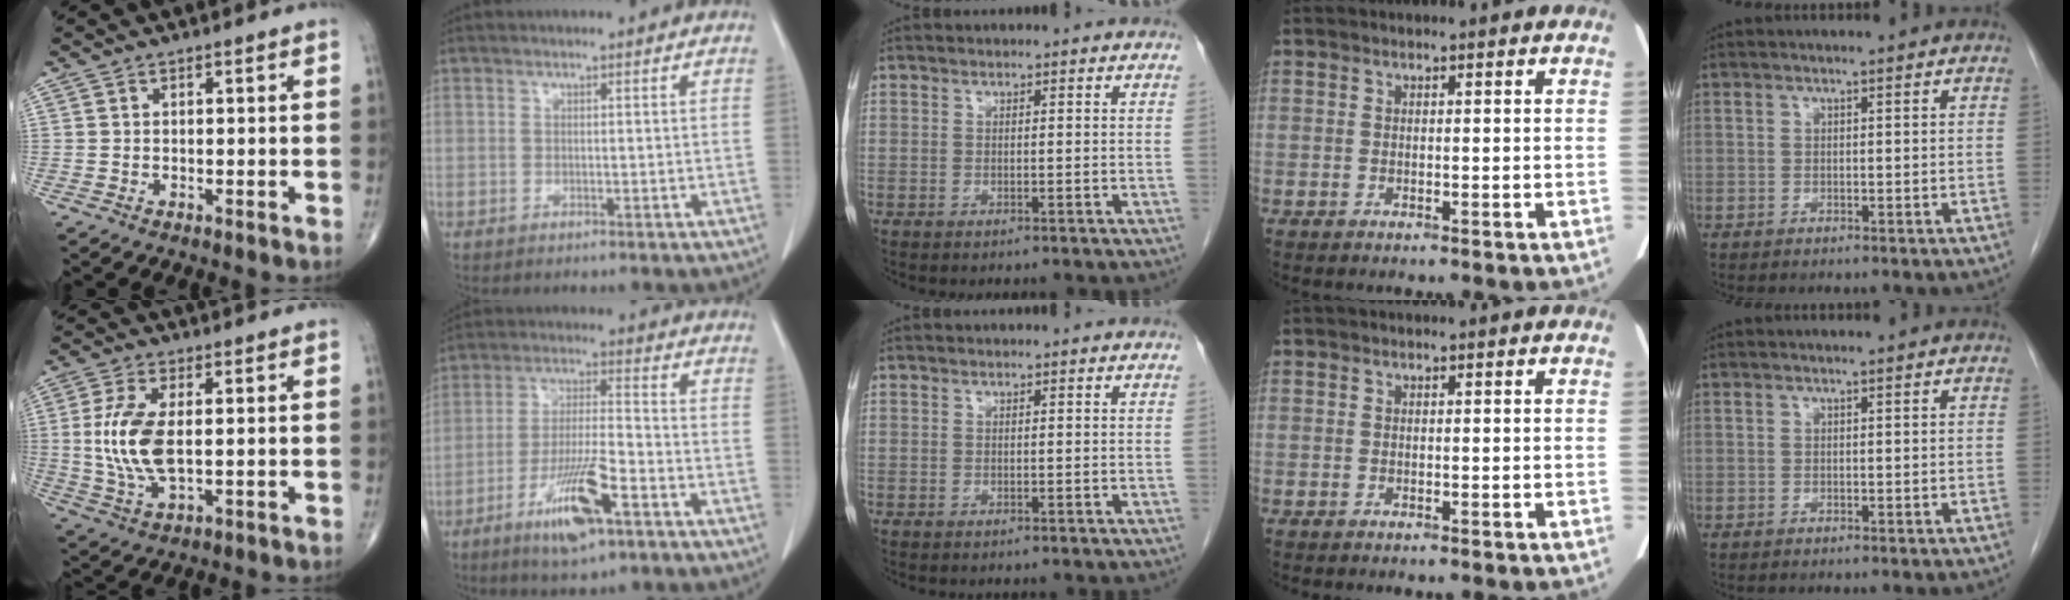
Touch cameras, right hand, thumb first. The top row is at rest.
{"thumb": {"total": 10.7, "force": [0.6, 4.9, 9.5], "torque": [-0.212, -0.007, 0.016]}, "index": {"total": 11.0, "force": [-5.9, 1.9, 9.1], "torque": [-0.175, -0.011, -0.102]}}